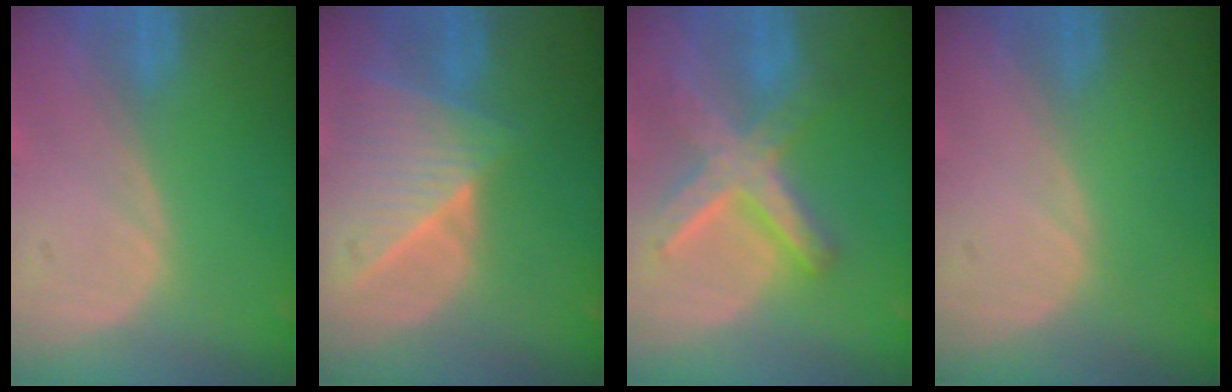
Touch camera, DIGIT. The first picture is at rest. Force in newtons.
{"total": 8.0, "press": 7.3, "slide": 3.2}
{"total": 8.4, "press": 8.4, "slide": 0.8}
{"total": 0.0}